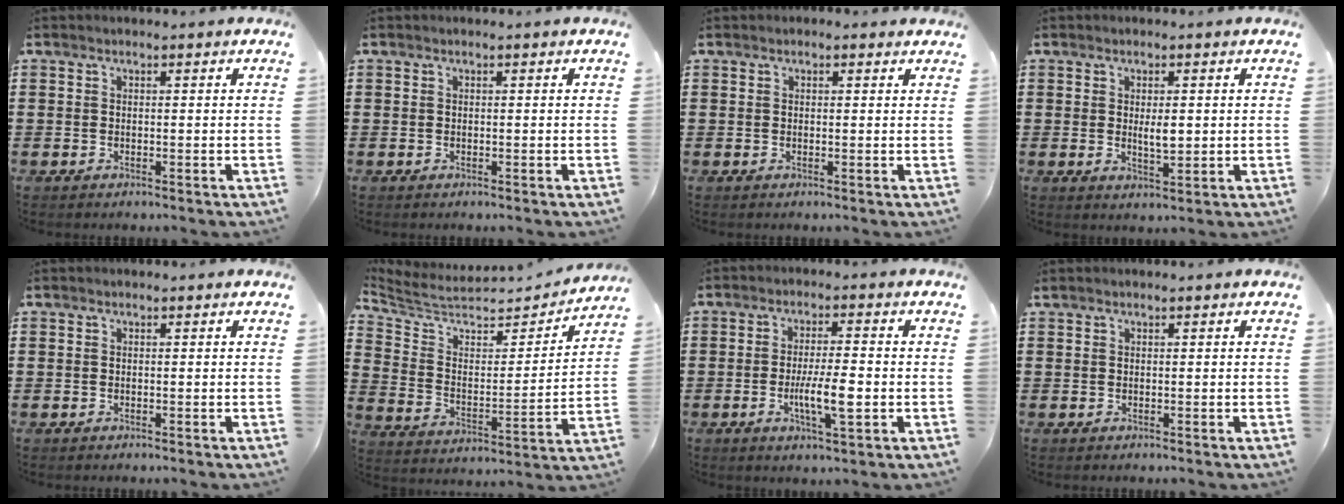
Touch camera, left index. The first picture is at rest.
{"total": 0.0}
{"total": 0.6, "force": [0.3, 0.4, 0.3], "torque": [-0.007, 0.005, 0.005]}
{"total": 3.1, "force": [0.4, 1.0, 2.9], "torque": [-0.047, -0.001, 0.003]}
{"total": 0.0}
{"total": 6.1, "force": [5.4, 2.2, 1.7], "torque": [-0.067, -0.041, 0.090]}
{"total": 6.9, "force": [-1.6, 1.5, 6.6], "torque": [-0.129, -0.007, -0.030]}
{"total": 0.0}